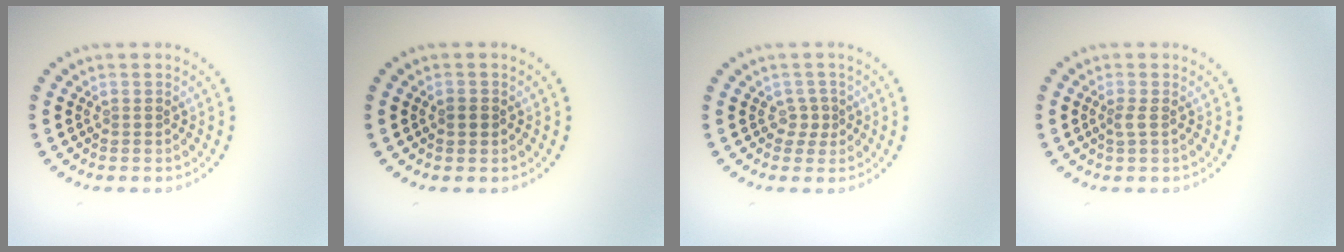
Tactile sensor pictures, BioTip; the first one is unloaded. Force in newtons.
{"total": 1.0, "press": 0.9, "slide": 0.3}
{"total": 1.1, "press": 0.8, "slide": 0.8}
{"total": 1.0, "press": 0.7, "slide": 0.7}